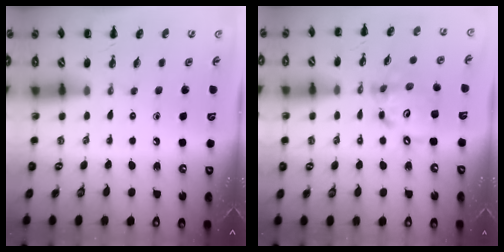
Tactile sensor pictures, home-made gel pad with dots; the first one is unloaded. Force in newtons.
{"total": 12.8, "press": 12.4, "slide": 3.1}